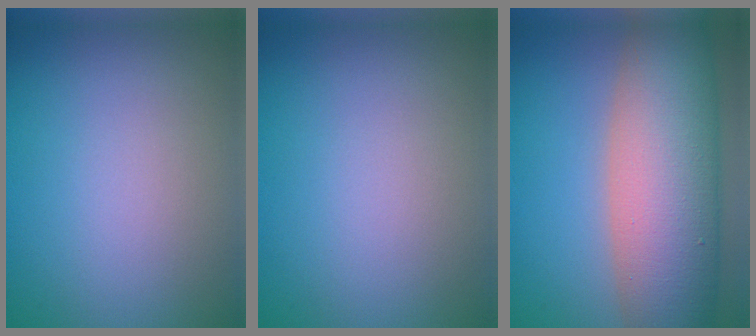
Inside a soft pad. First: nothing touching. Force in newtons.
{"total": 0.0}
{"total": 12.9, "press": 12.9, "slide": 0.5}